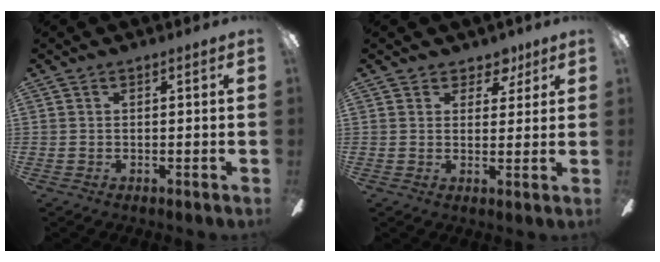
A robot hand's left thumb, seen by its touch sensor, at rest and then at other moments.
{"total": 4.8, "force": [3.4, 3.2, 0.9], "torque": [-0.002, -0.017, 0.058]}